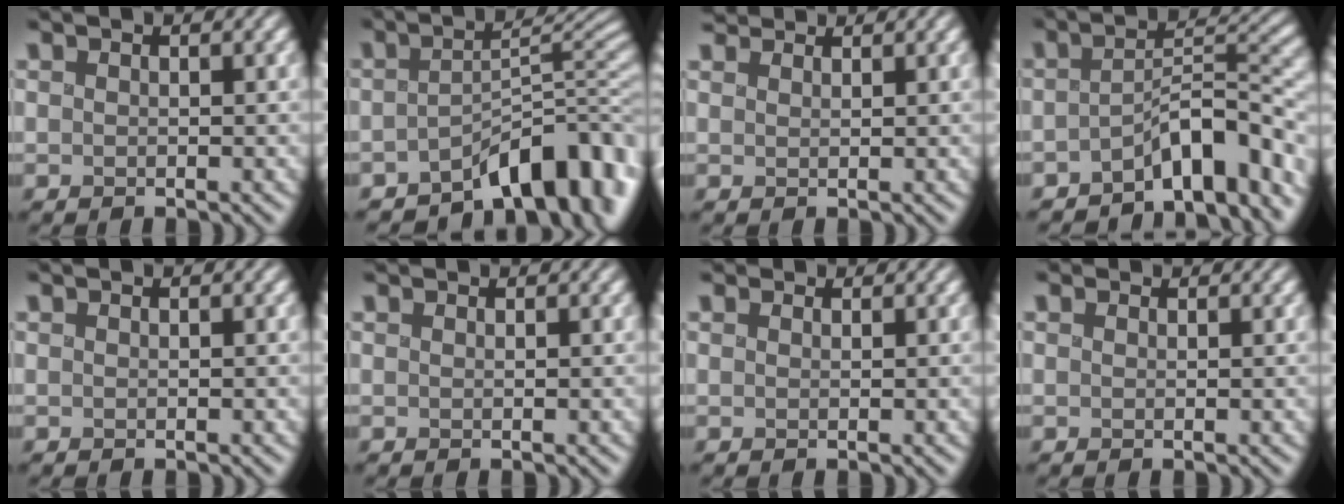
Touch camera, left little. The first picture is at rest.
{"total": 9.9, "force": [-6.2, 4.0, 6.5], "torque": [-0.055, -0.004, -0.103]}
{"total": 3.2, "force": [3.0, 0.9, 0.9], "torque": [-0.016, -0.001, 0.056]}
{"total": 6.9, "force": [-4.6, 2.4, 4.5], "torque": [-0.040, 0.012, -0.085]}
{"total": 0.0}
{"total": 0.6, "force": [0.6, 0.1, 0.1], "torque": [-0.003, 0.002, 0.008]}
{"total": 1.5, "force": [1.3, 0.8, 0.4], "torque": [-0.009, -0.003, 0.023]}
{"total": 1.1, "force": [0.9, 0.6, 0.3], "torque": [-0.006, 0.001, 0.016]}